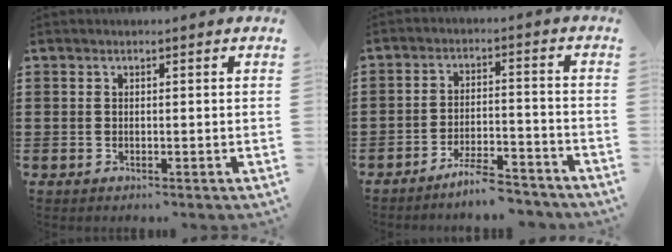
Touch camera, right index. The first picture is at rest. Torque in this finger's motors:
{"motor_torque": [0.44, 0.78, -0.19, -0.21]}